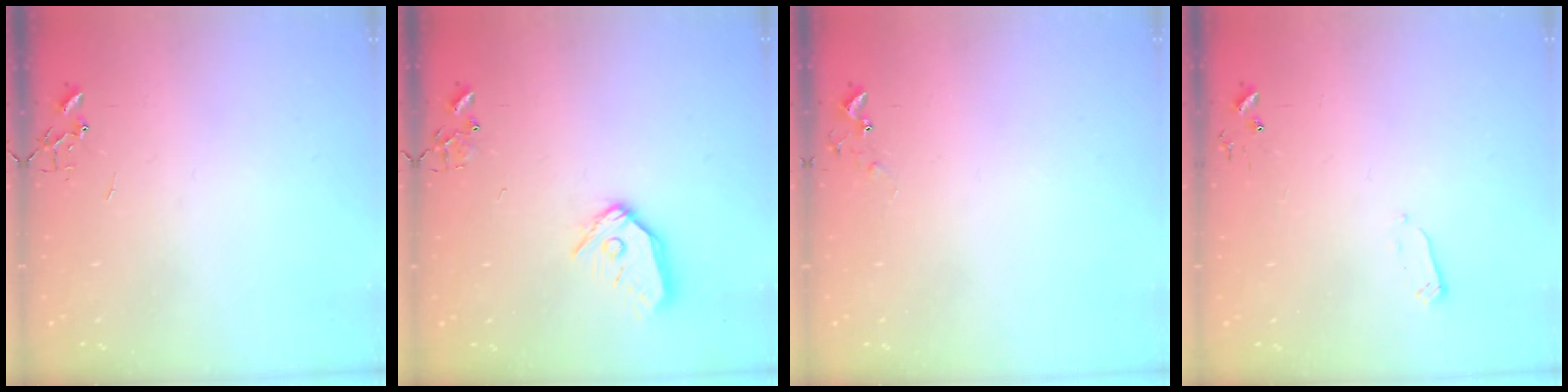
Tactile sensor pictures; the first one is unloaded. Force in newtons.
{"total": 12.5, "press": 12.4, "slide": 1.6}
{"total": 5.0, "press": 5.0, "slide": 0.5}
{"total": 2.4, "press": 2.4, "slide": 0.4}